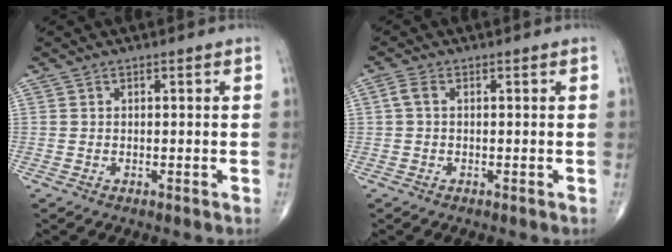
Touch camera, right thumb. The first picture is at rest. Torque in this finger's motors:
{"motor_torque": [-0.04, -0.02, 0.09, 0.00, 0.02]}